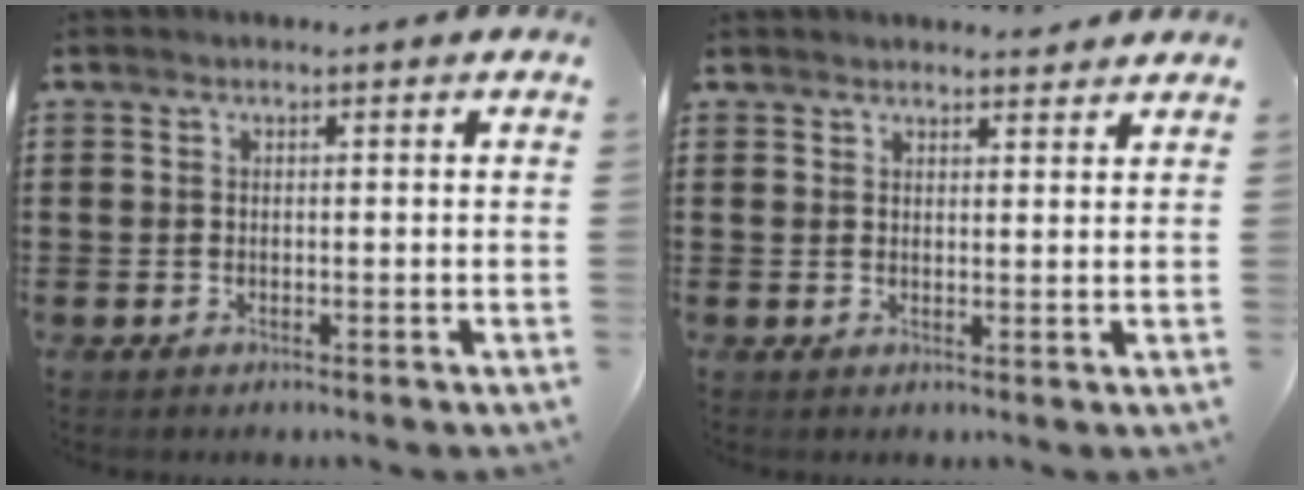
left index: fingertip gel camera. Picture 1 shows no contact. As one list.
[{"total": 1.9, "force": [1.9, 0.2, -0.1], "torque": [-0.003, -0.001, 0.038]}]